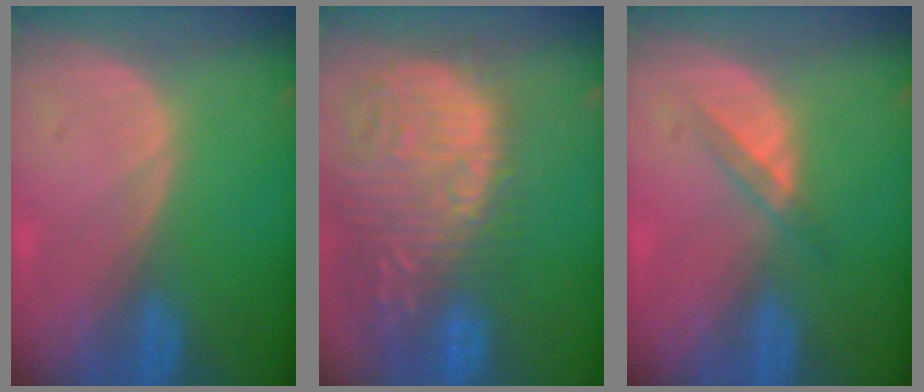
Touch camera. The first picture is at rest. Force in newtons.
{"total": 15.9, "press": 13.1, "slide": 9.0}
{"total": 2.4, "press": 2.2, "slide": 1.1}